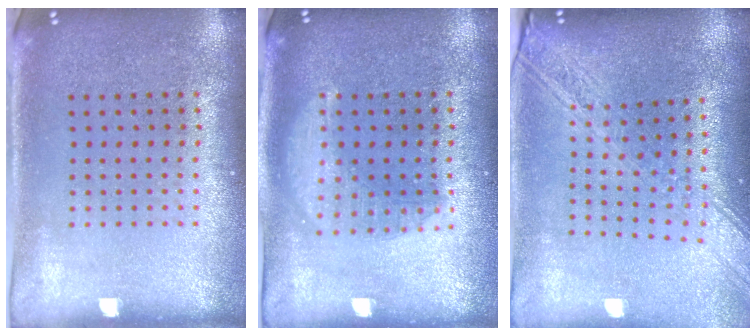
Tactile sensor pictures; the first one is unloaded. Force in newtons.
{"total": 1.4, "press": 1.4, "slide": 0.1}
{"total": 2.5, "press": 2.0, "slide": 1.4}